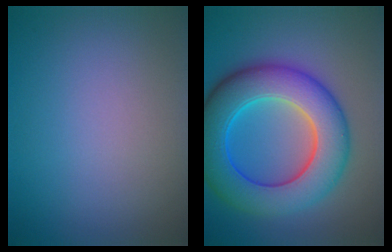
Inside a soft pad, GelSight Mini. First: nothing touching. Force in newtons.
{"total": 10.6, "press": 10.5, "slide": 0.3}